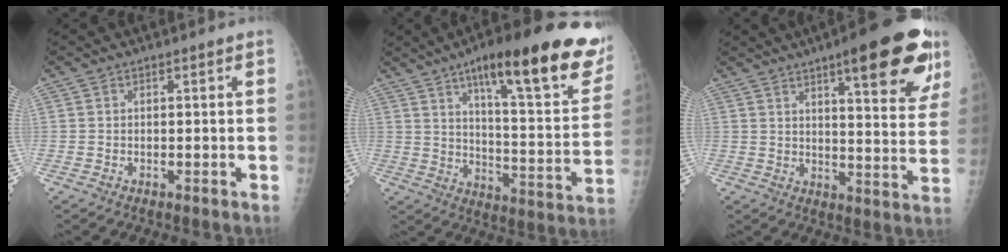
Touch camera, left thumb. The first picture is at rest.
{"total": 27.0, "force": [15.6, 6.3, 21.2], "torque": [-0.266, -0.048, 0.224]}
{"total": 20.7, "force": [11.6, 5.1, 16.3], "torque": [-0.187, -0.042, 0.151]}